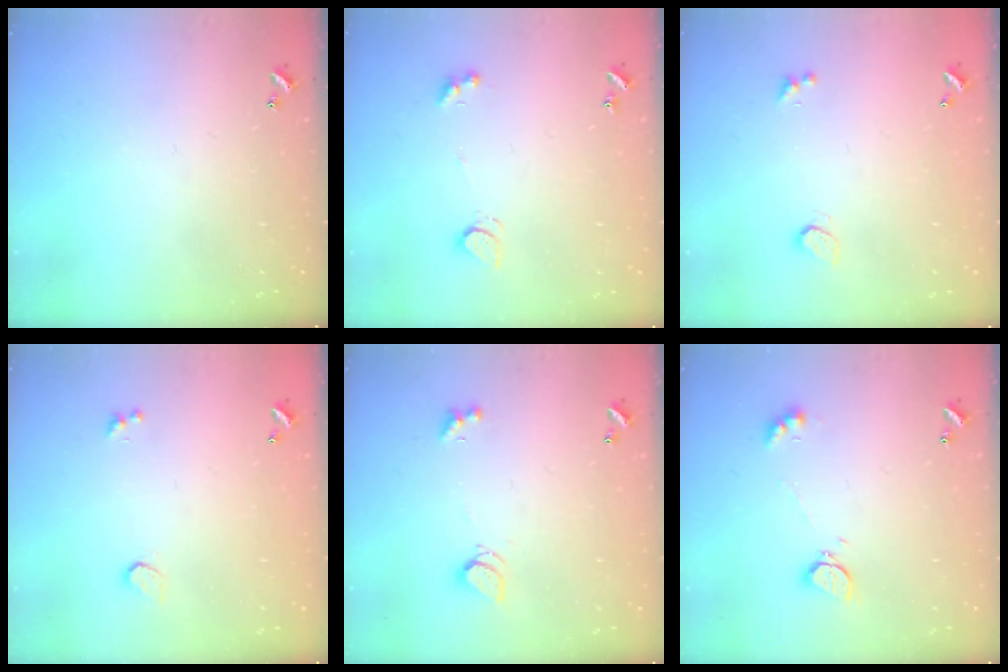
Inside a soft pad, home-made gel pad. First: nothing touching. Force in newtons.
{"total": 1.4, "press": 1.2, "slide": 0.6}
{"total": 0.9, "press": 0.8, "slide": 0.4}
{"total": 1.0, "press": 0.7, "slide": 0.7}
{"total": 2.5, "press": 2.5, "slide": 0.6}
{"total": 2.3, "press": 2.3, "slide": 0.5}